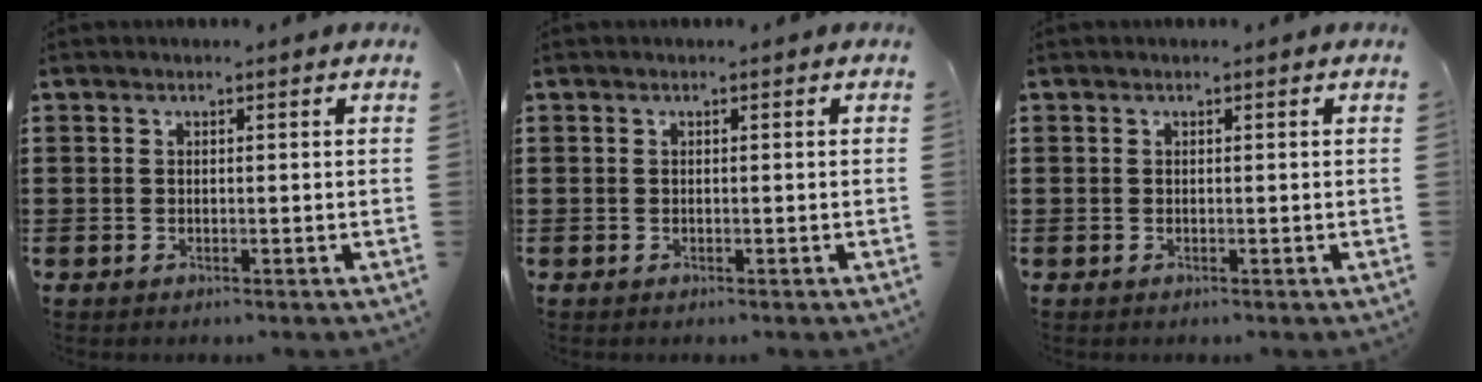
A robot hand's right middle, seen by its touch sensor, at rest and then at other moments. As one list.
[{"total": 0.0}, {"total": 0.0}]